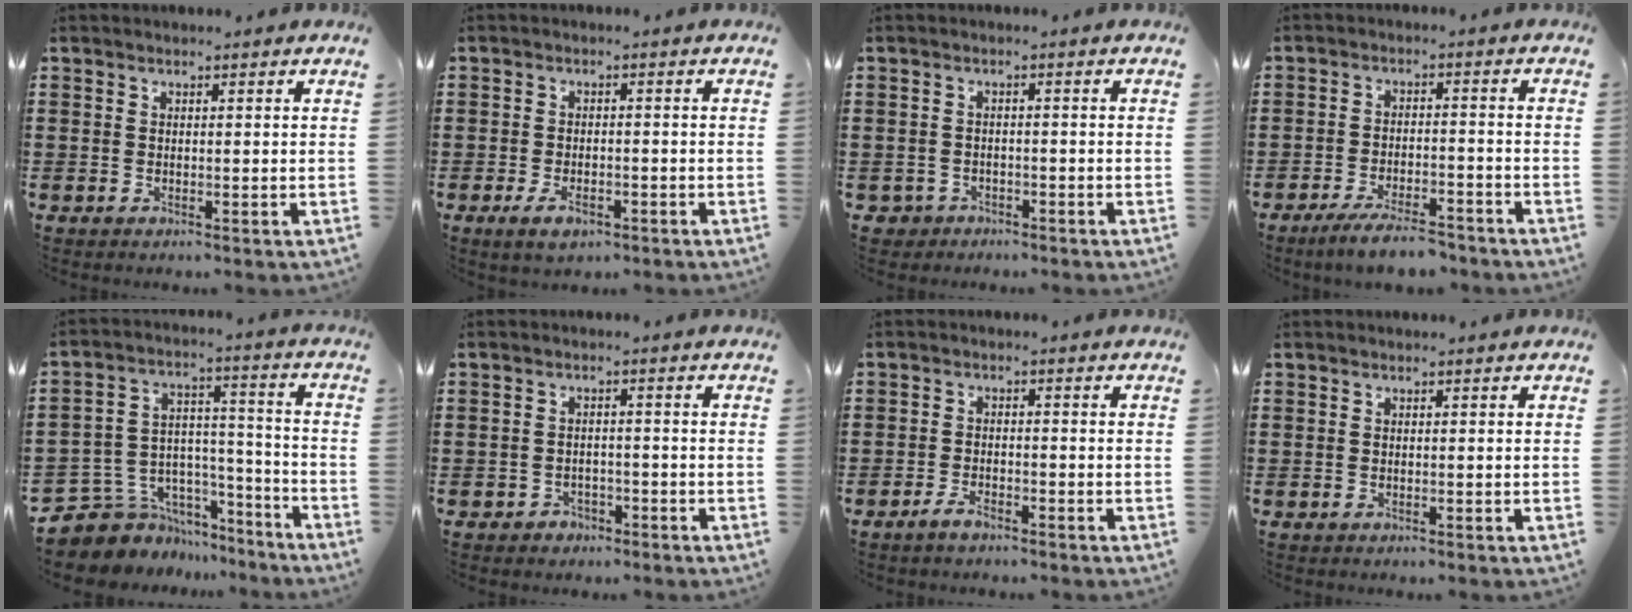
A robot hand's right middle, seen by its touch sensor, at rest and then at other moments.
{"total": 3.1, "force": [-1.8, 1.5, 2.0], "torque": [-0.042, -0.002, -0.034]}
{"total": 1.6, "force": [-1.4, 0.9, -0.1], "torque": [-0.006, -0.001, -0.031]}
{"total": 5.4, "force": [-4.7, 0.7, 2.5], "torque": [-0.054, -0.006, -0.091]}
{"total": 7.1, "force": [-5.3, 4.6, 0.6], "torque": [-0.036, 0.000, -0.099]}
{"total": 1.9, "force": [-1.7, 0.8, 0.0], "torque": [-0.009, 0.000, -0.038]}
{"total": 2.6, "force": [-2.1, 0.8, 1.3], "torque": [-0.032, 0.001, -0.042]}
{"total": 0.0}